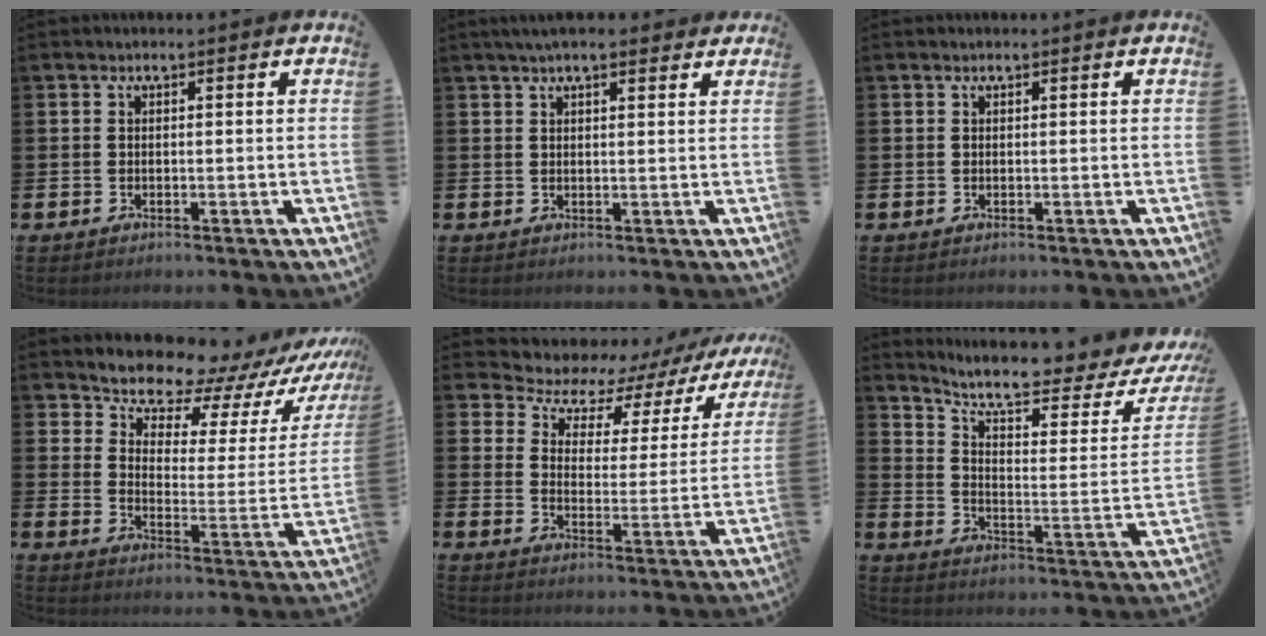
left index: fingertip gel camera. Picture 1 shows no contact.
{"total": 3.5, "force": [3.0, 0.8, 1.7], "torque": [-0.034, -0.004, 0.053]}
{"total": 0.0}
{"total": 10.3, "force": [9.5, 3.2, 2.1], "torque": [-0.068, -0.079, 0.161]}
{"total": 6.1, "force": [5.1, 3.1, 1.4], "torque": [-0.057, -0.045, 0.082]}
{"total": 9.5, "force": [8.4, 1.2, 4.3], "torque": [-0.098, -0.070, 0.137]}